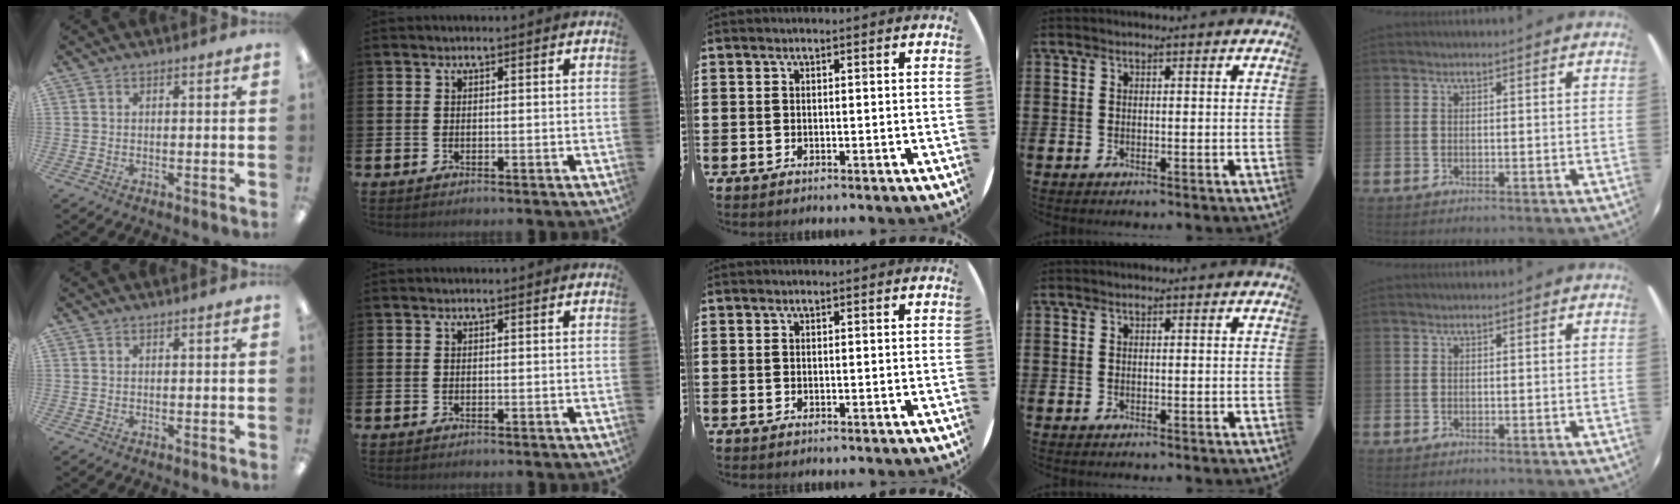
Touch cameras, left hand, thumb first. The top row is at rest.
{}